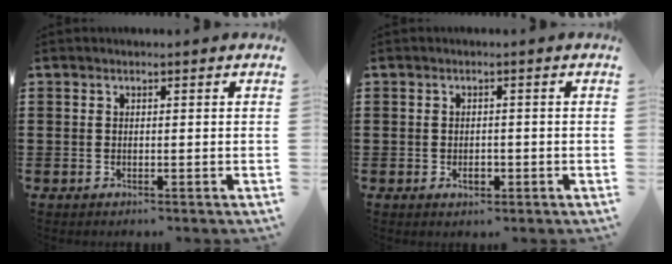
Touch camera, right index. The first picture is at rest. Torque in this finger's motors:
{"motor_torque": [0.86, 0.02, 0.01, 0.03]}